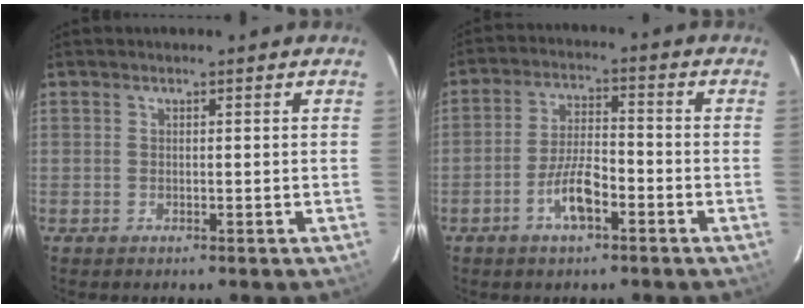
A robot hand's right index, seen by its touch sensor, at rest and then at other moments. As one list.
[{"total": 7.5, "force": [-3.4, 2.4, 6.2], "torque": [-0.125, 0.009, -0.062]}]